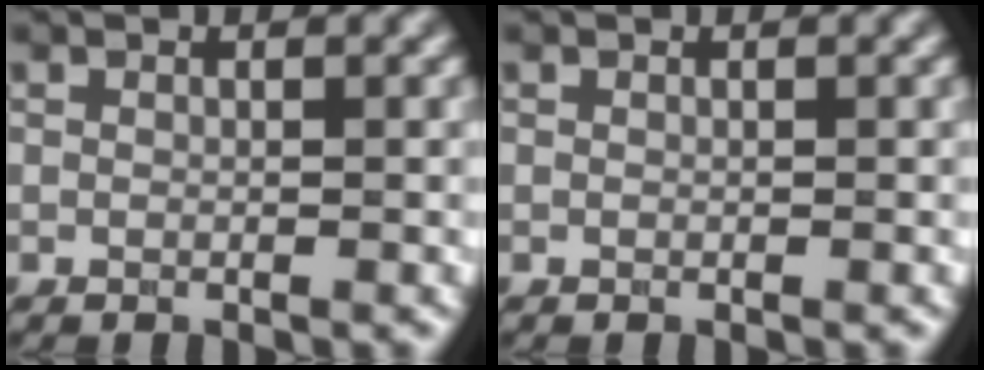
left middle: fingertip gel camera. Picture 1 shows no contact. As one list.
[{"total": 0.0}]